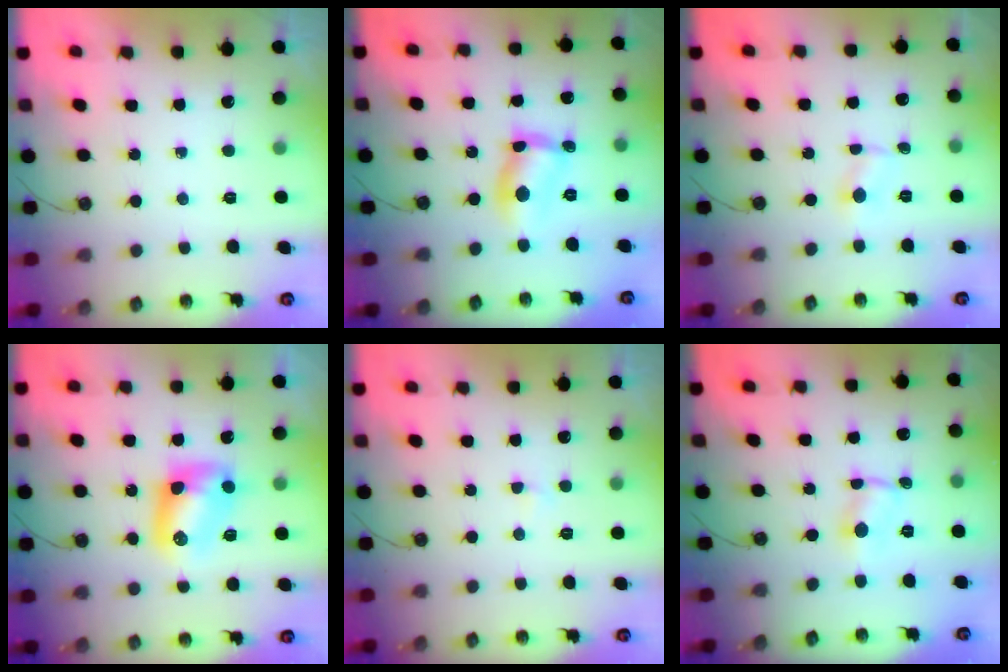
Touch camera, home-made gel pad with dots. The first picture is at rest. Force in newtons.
{"total": 8.4, "press": 8.4, "slide": 0.3}
{"total": 1.7, "press": 1.6, "slide": 0.2}
{"total": 8.9, "press": 8.9, "slide": 0.3}
{"total": 2.3, "press": 2.3, "slide": 0.4}
{"total": 1.1, "press": 1.0, "slide": 0.2}